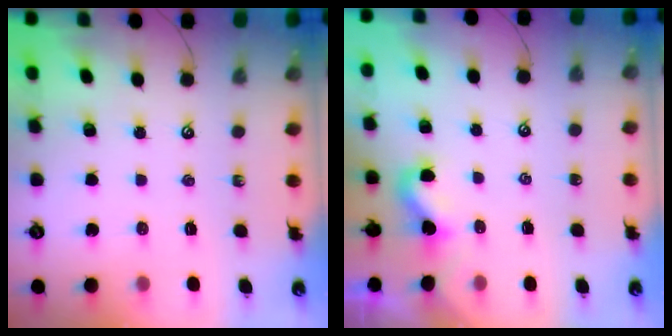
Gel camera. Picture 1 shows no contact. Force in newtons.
{"total": 2.8, "press": 2.8, "slide": 0.4}